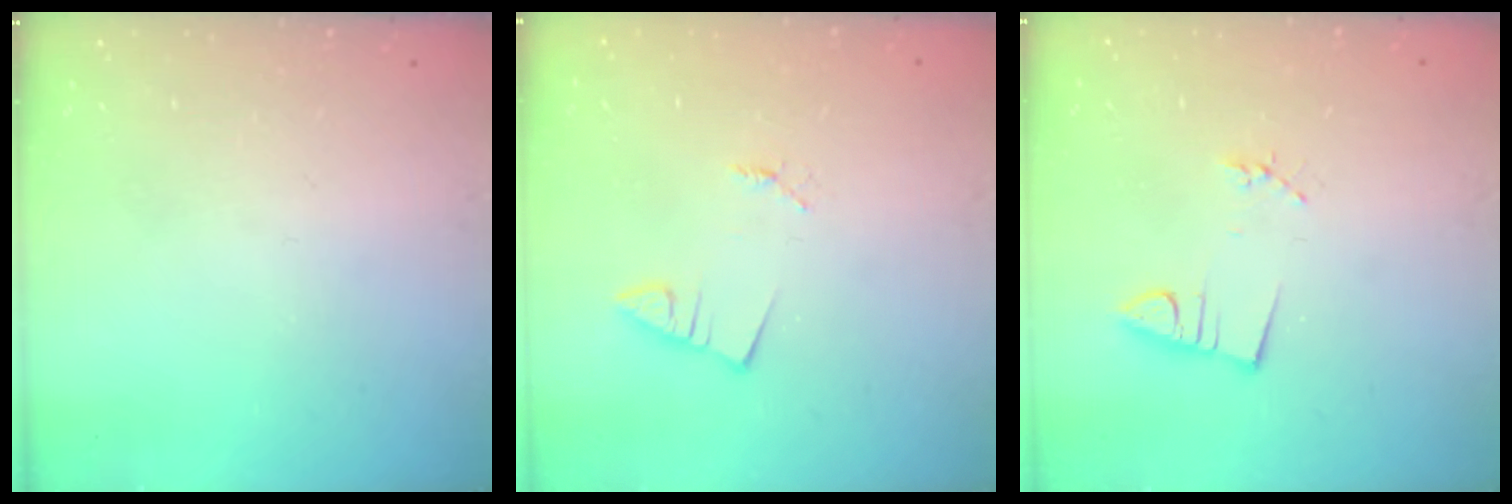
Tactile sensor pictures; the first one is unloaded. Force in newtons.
{"total": 1.4, "press": 1.4, "slide": 0.1}
{"total": 2.9, "press": 1.5, "slide": 2.5}